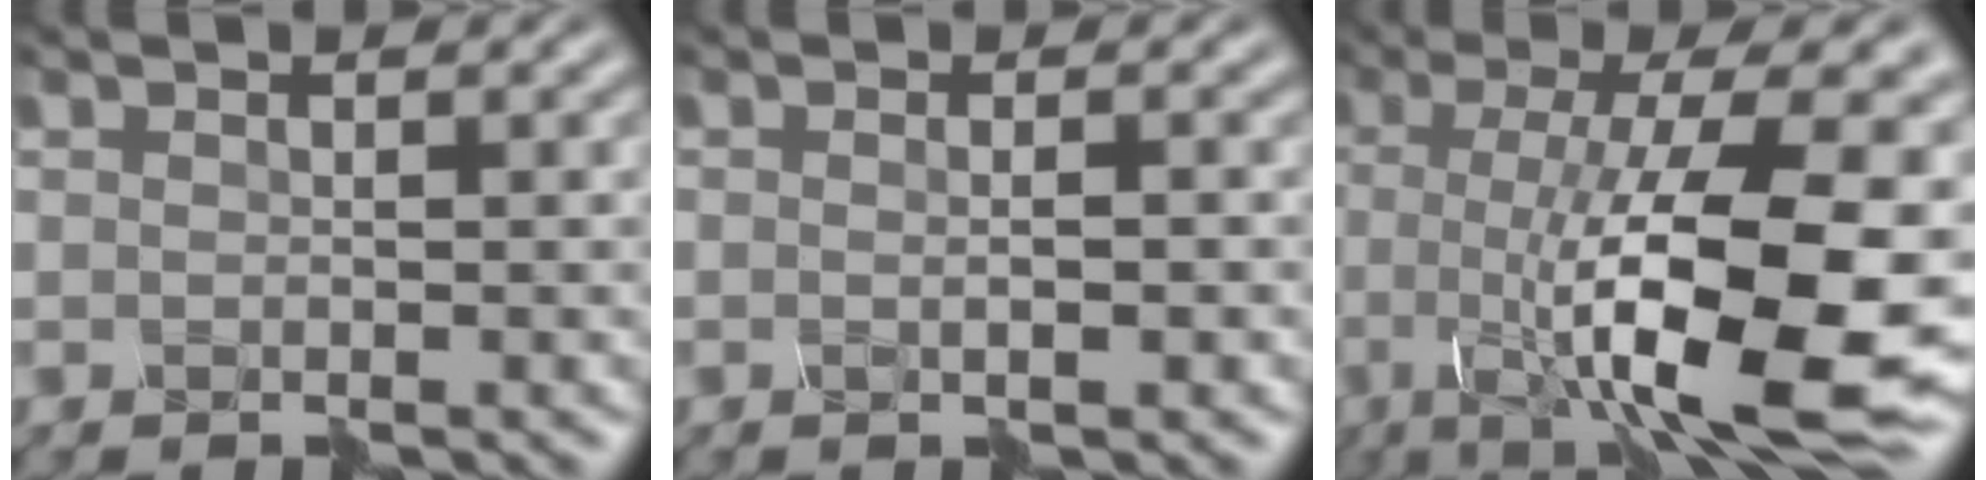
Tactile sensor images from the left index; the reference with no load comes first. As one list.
[{"total": 0.8, "force": [-0.3, -0.2, 0.7], "torque": [-0.009, -0.002, 0.001]}, {"total": 13.7, "force": [-3.0, 3.4, 13.0], "torque": [-0.191, -0.005, -0.045]}]